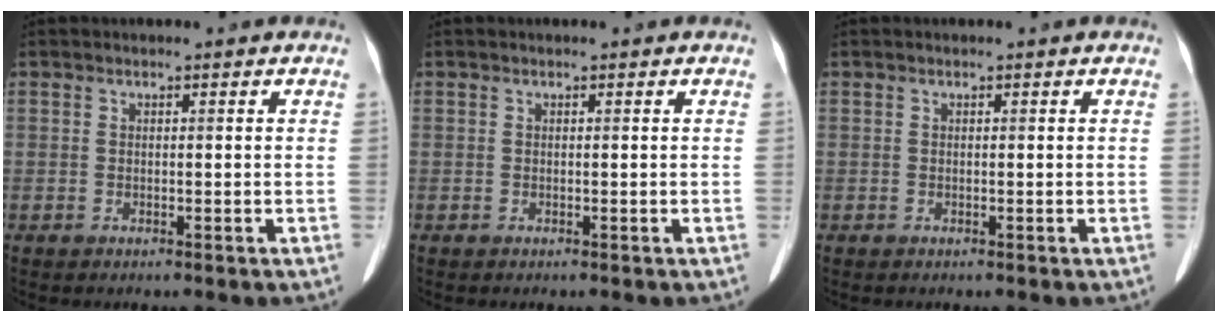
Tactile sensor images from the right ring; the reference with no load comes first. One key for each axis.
{"total": 0.0}
{"total": 0.0}